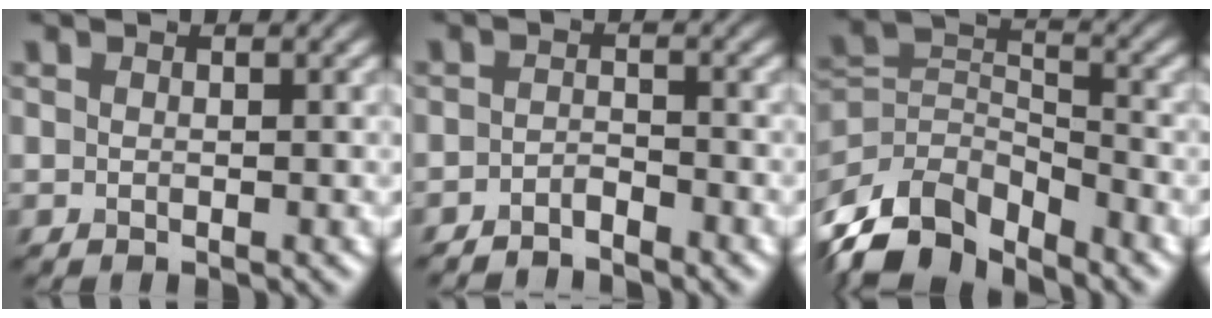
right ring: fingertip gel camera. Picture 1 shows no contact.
{"total": 1.7, "force": [-1.6, 0.2, 0.2], "torque": [-0.001, 0.000, -0.033]}
{"total": 8.1, "force": [-6.0, 4.2, 3.5], "torque": [-0.064, -0.010, -0.122]}